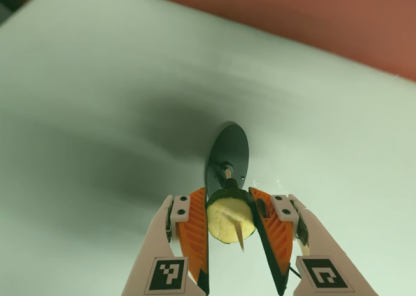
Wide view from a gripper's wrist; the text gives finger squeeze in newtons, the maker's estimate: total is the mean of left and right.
{"total": 11.6, "left": 12.4, "right": 10.8}